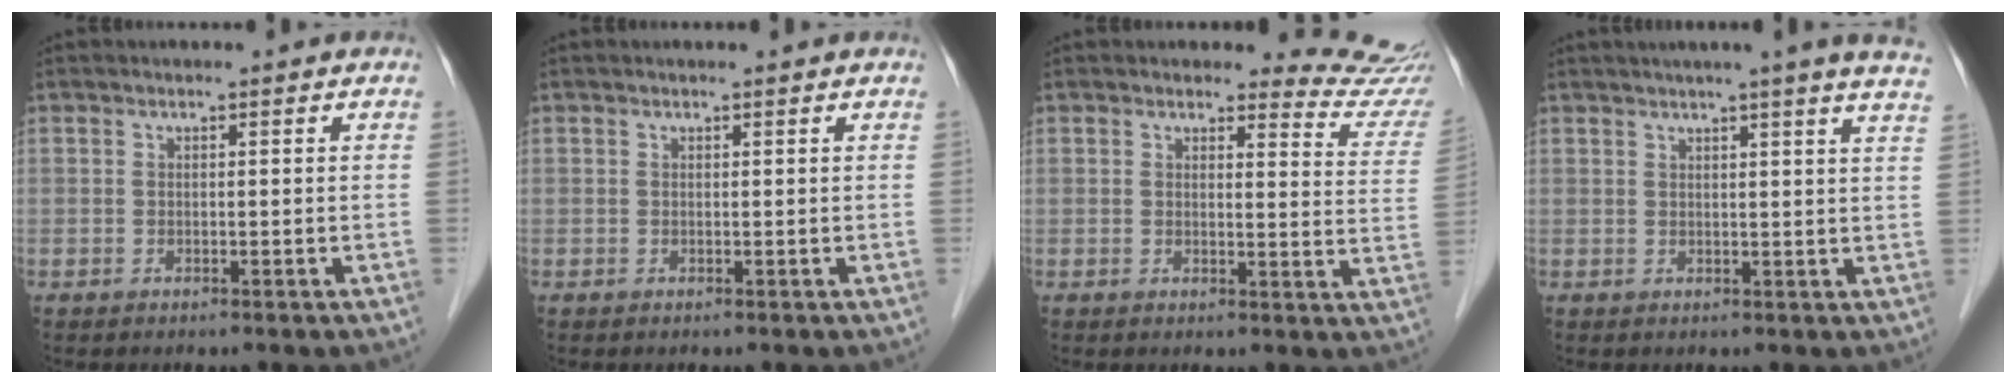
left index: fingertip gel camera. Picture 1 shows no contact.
{"total": 0.6, "force": [0.6, 0.0, 0.2], "torque": [-0.005, 0.003, 0.007]}
{"total": 8.6, "force": [8.5, 0.8, -0.2], "torque": [0.023, -0.078, 0.063]}
{"total": 12.2, "force": [10.2, -1.0, 6.7], "torque": [-0.092, -0.004, 0.106]}